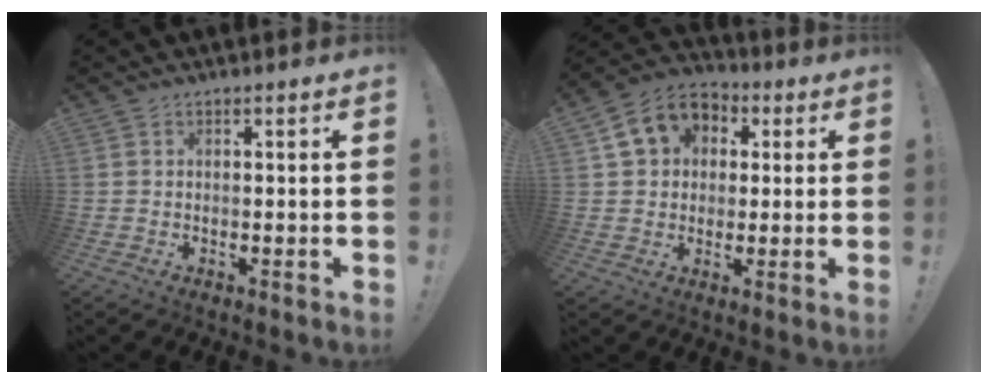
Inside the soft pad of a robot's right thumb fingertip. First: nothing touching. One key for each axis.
{"total": 11.7, "fx": 3.9, "fy": 9.8, "fz": 5.1, "tx": -0.073, "ty": -0.002, "tz": 0.080}